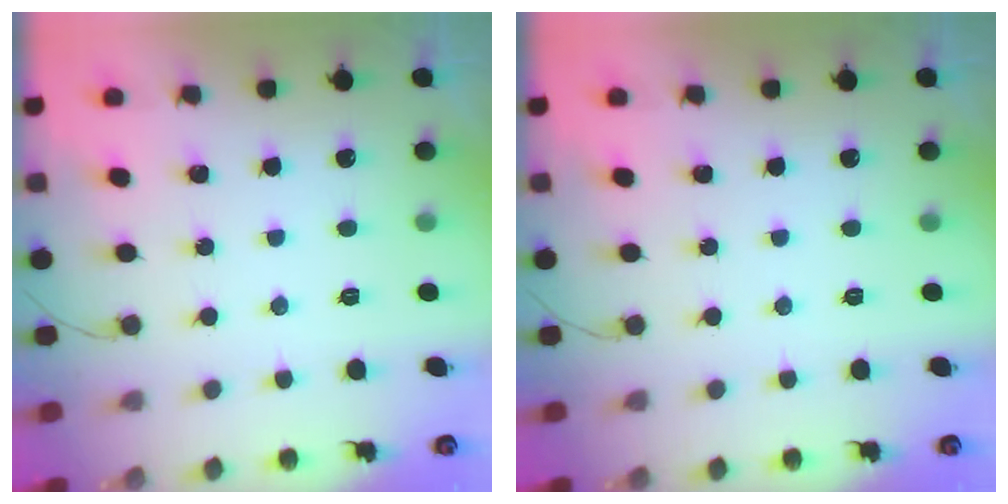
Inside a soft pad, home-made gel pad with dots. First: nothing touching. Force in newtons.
{"total": 0.0}